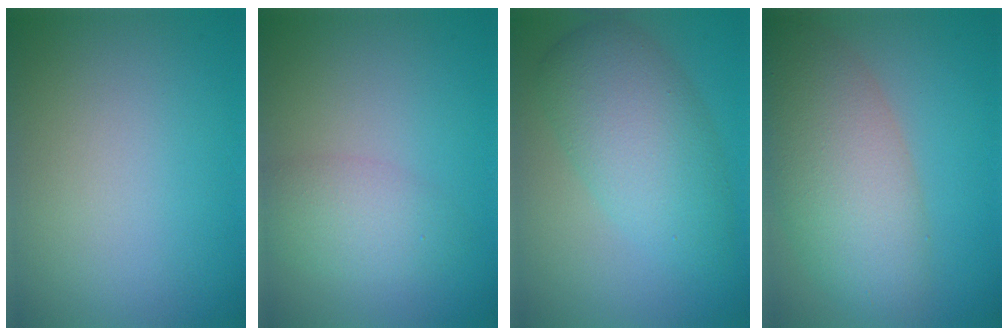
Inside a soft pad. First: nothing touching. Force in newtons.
{"total": 3.0, "press": 3.0, "slide": 0.0}
{"total": 6.4, "press": 6.4, "slide": 0.1}
{"total": 8.3, "press": 8.3, "slide": 0.3}